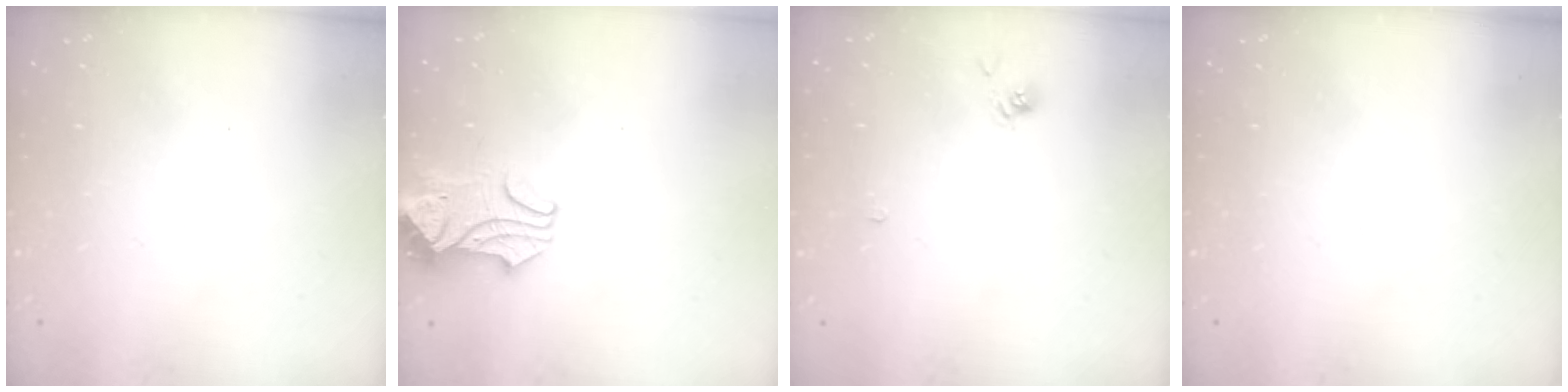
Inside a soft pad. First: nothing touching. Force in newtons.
{"total": 2.2, "press": 2.2, "slide": 0.6}
{"total": 2.4, "press": 2.3, "slide": 0.8}
{"total": 0.0}